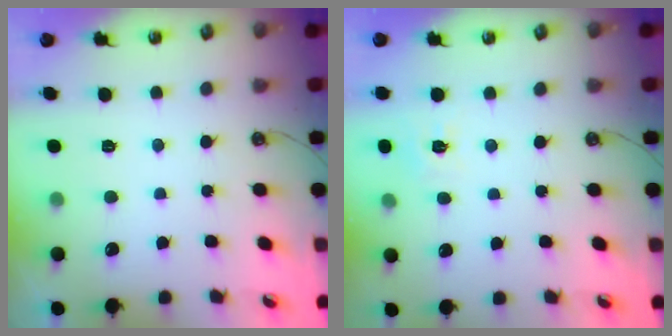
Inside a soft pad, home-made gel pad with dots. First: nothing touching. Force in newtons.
{"total": 5.5, "press": 5.5, "slide": 0.6}